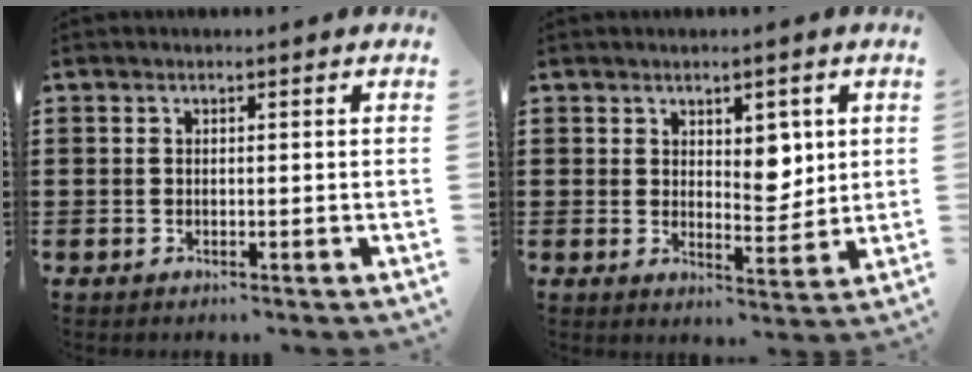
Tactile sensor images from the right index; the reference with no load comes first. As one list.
[{"total": 4.8, "force": [2.3, 3.0, 2.9], "torque": [-0.032, -0.005, 0.035]}]